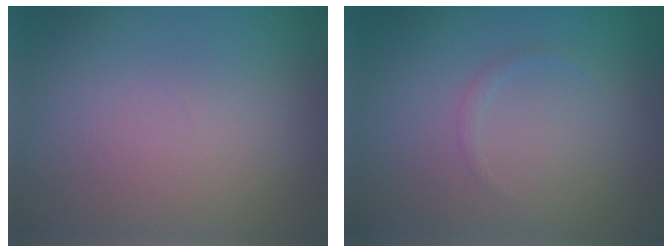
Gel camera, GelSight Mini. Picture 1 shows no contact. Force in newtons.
{"total": 0.5, "press": 0.5, "slide": 0.1}